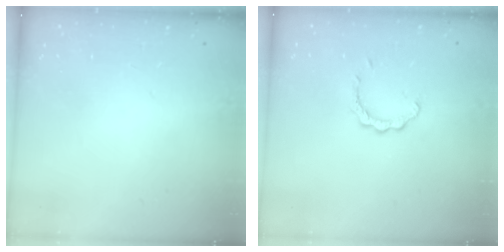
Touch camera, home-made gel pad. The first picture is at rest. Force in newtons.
{"total": 2.7, "press": 2.7, "slide": 0.3}